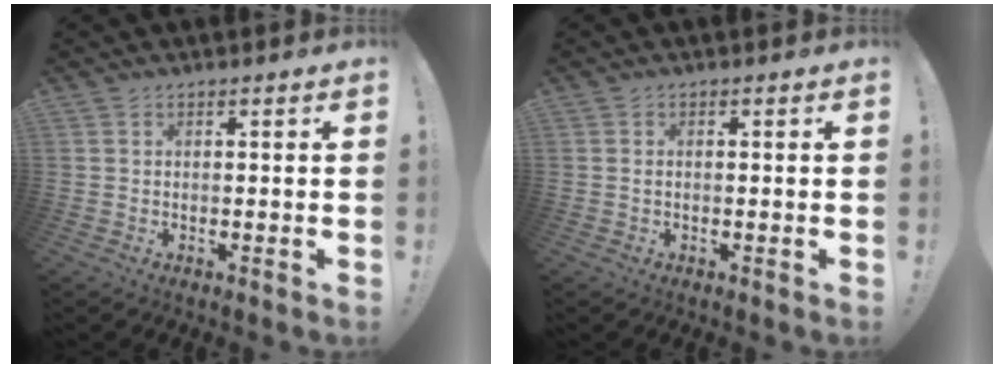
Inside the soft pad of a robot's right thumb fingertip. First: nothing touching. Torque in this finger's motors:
{"motor_torque": [-0.16, 0.04, -0.05, 0.18, -0.07]}